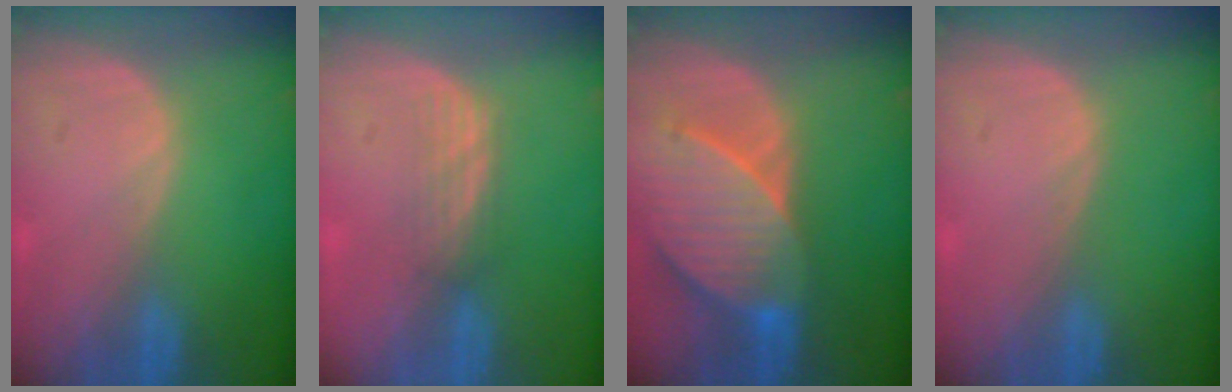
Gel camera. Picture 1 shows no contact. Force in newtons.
{"total": 3.0, "press": 2.6, "slide": 1.5}
{"total": 9.6, "press": 8.7, "slide": 4.1}
{"total": 0.0}